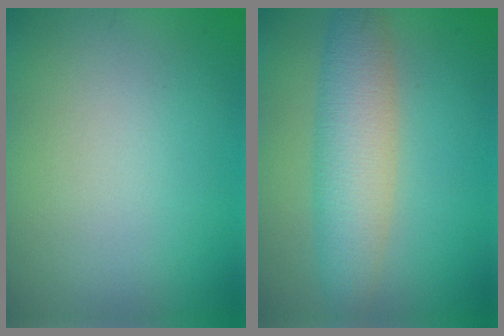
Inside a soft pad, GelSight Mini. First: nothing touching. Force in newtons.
{"total": 5.2, "press": 5.2, "slide": 0.1}